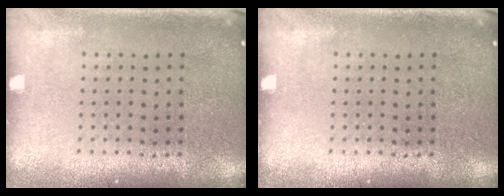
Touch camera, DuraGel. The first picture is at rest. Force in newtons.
{"total": 0.0}